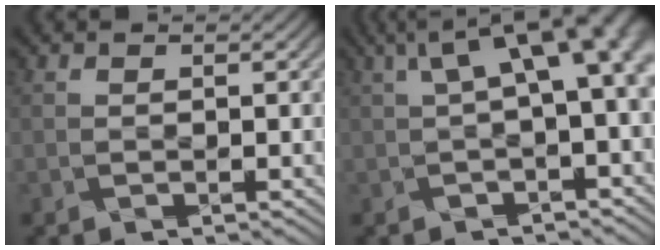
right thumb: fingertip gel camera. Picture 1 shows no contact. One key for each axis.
{"total": 9.2, "fx": 2.4, "fy": 3.0, "fz": 8.4, "tx": -0.118, "ty": 0.024, "tz": 0.043}